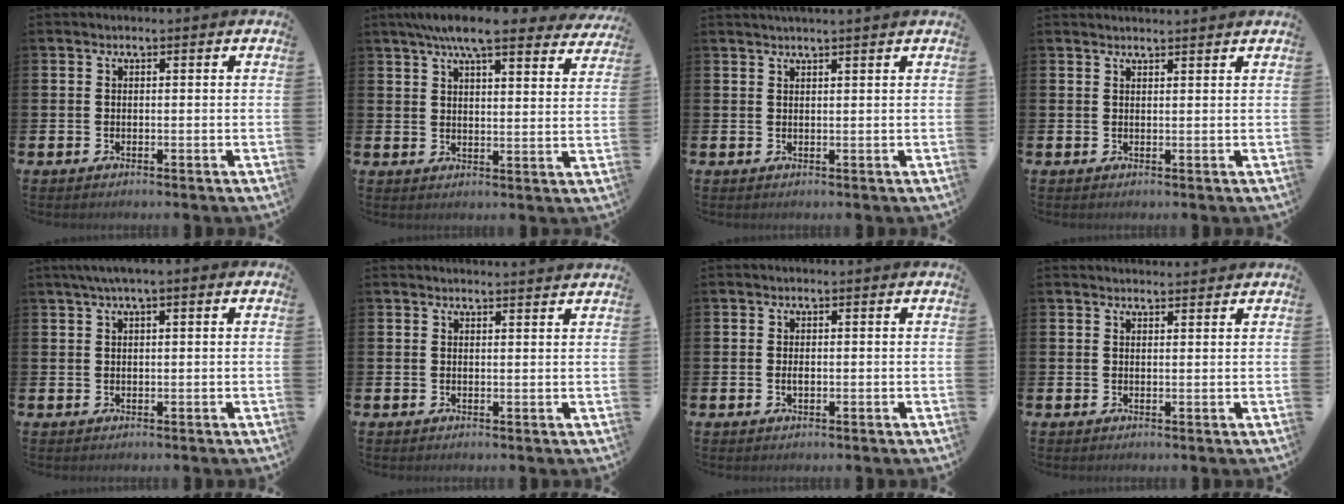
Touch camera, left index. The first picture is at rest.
{"total": 8.0, "force": [7.2, 1.3, 3.3], "torque": [-0.070, -0.029, 0.129]}
{"total": 1.4, "force": [1.4, -0.2, 0.2], "torque": [0.003, -0.005, 0.024]}
{"total": 1.5, "force": [1.5, -0.1, 0.0], "torque": [0.012, -0.011, 0.024]}
{"total": 2.1, "force": [1.2, 0.3, 1.7], "torque": [-0.024, 0.001, 0.018]}
{"total": 1.6, "force": [1.6, -0.1, -0.1], "torque": [0.013, -0.013, 0.027]}
{"total": 0.9, "force": [0.0, 0.4, 0.8], "torque": [-0.019, 0.003, 0.000]}
{"total": 1.6, "force": [1.6, 0.2, 0.0], "torque": [0.010, -0.008, 0.026]}